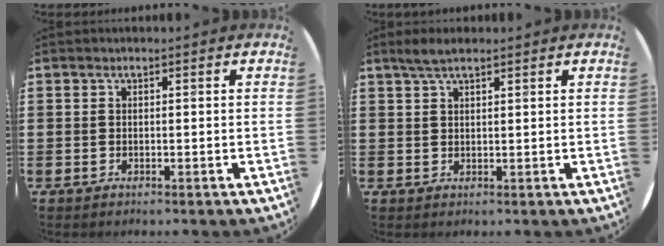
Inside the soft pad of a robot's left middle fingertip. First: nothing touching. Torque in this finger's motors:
{"motor_torque": [0.53, -0.47, 0.06, 0.02]}